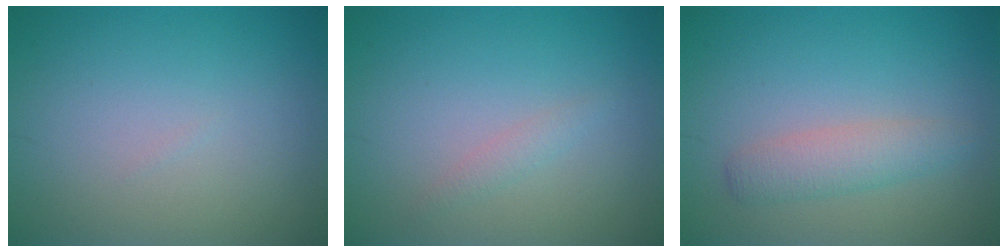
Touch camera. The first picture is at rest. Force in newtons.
{"total": 1.0, "press": 1.0, "slide": 0.0}
{"total": 2.6, "press": 2.6, "slide": 0.0}